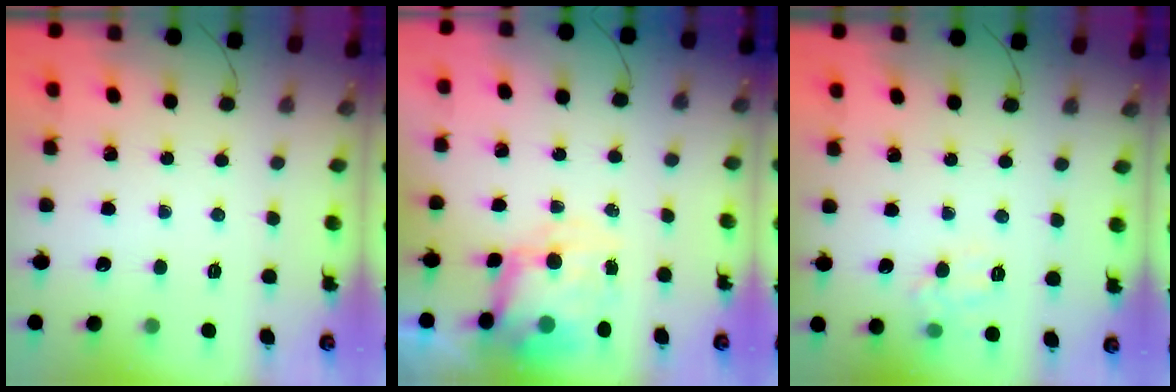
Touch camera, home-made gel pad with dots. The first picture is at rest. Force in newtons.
{"total": 8.6, "press": 8.3, "slide": 2.2}
{"total": 8.1, "press": 8.0, "slide": 1.2}